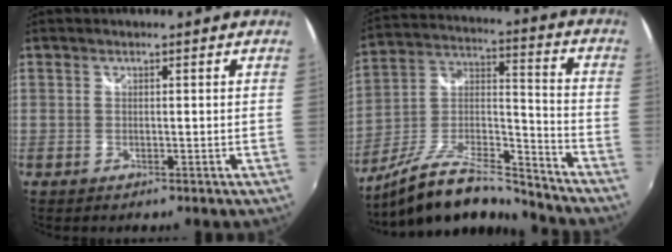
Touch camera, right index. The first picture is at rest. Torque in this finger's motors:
{"motor_torque": [0.95, -1.19, 0.15, 0.00]}